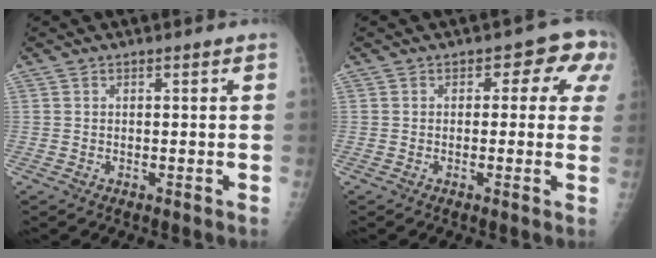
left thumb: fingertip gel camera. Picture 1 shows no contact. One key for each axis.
{"total": 6.2, "fx": 1.5, "fy": 4.0, "fz": 4.4, "tx": 0.003, "ty": 0.009, "tz": 0.002}